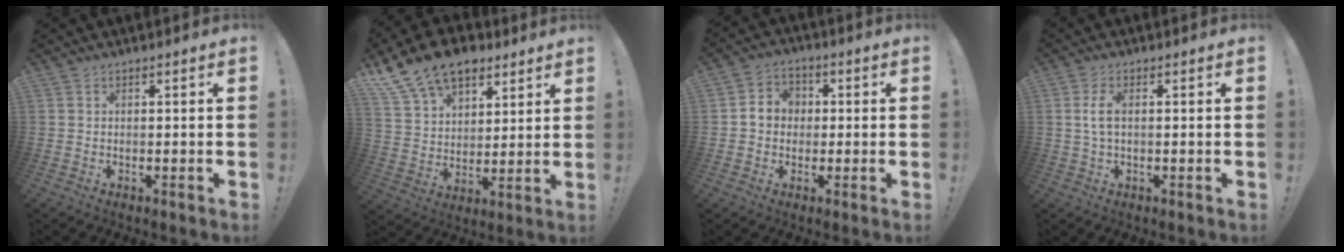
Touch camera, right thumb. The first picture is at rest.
{"total": 16.0, "force": [10.7, 9.7, 6.8], "torque": [-0.127, -0.064, 0.202]}
{"total": 6.8, "force": [0.1, 6.1, 2.9], "torque": [-0.046, 0.016, 0.006]}
{"total": 5.1, "force": [0.6, 2.2, 4.6], "torque": [-0.090, -0.001, 0.006]}